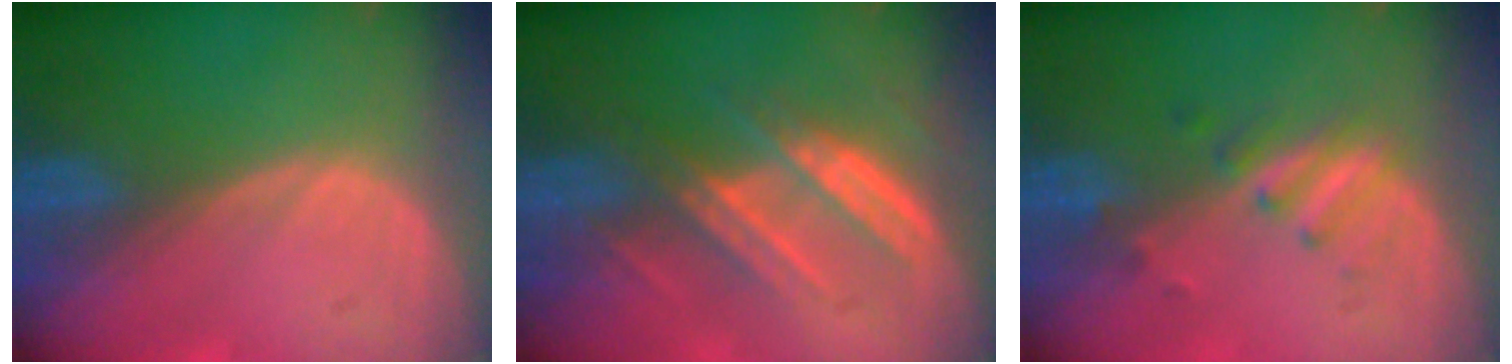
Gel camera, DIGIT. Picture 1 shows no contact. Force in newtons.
{"total": 6.5, "press": 6.3, "slide": 1.4}
{"total": 3.5, "press": 3.2, "slide": 1.3}